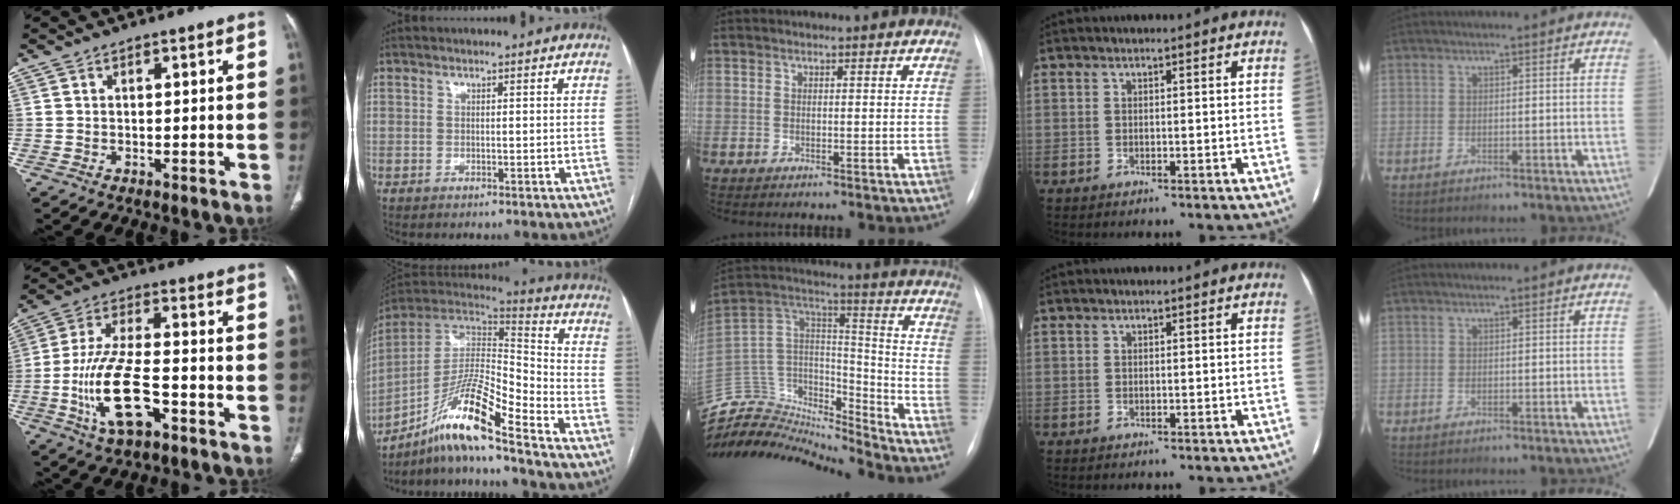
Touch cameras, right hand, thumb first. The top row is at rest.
{"thumb": {"total": 14.3, "force": [-5.2, 5.6, 12.0], "torque": [-0.241, 0.024, -0.091]}, "index": {"total": 15.2, "force": [-10.7, 0.4, 10.8], "torque": [-0.203, 0.012, -0.190]}, "middle": {"total": 22.1, "force": [-21.5, 3.3, 3.8], "torque": [-0.080, 0.055, -0.360]}}